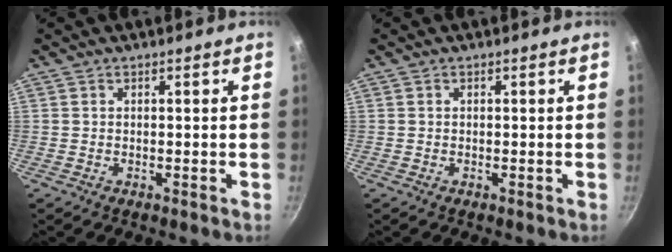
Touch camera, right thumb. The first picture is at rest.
{"total": 0.0}